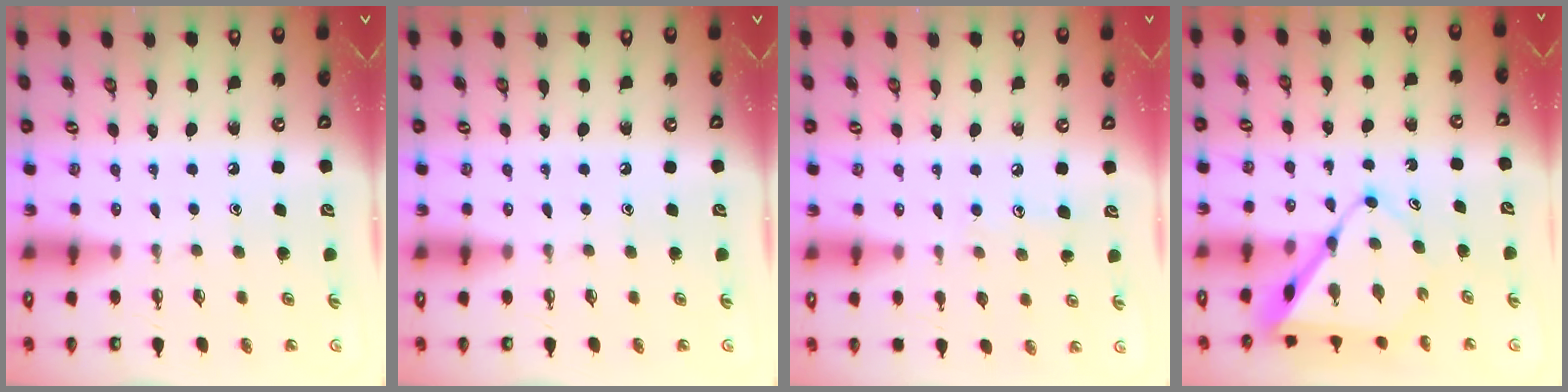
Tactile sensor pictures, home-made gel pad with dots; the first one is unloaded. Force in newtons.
{"total": 0.0}
{"total": 5.8, "press": 5.8, "slide": 0.6}
{"total": 10.1, "press": 10.1, "slide": 0.8}